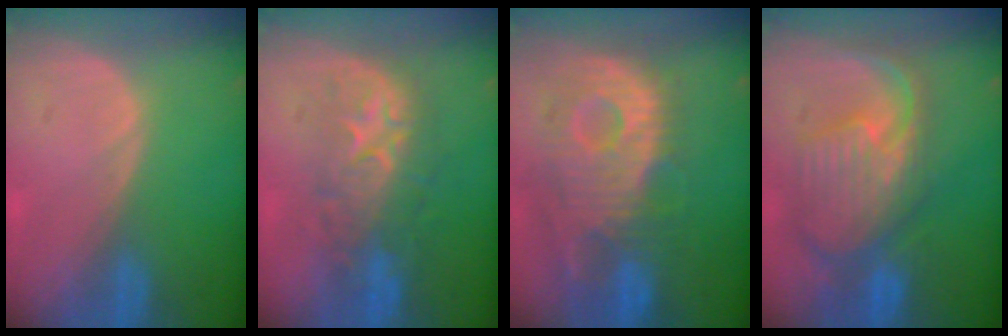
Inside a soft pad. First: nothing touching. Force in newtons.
{"total": 8.2, "press": 8.2, "slide": 0.5}
{"total": 11.8, "press": 10.6, "slide": 5.2}
{"total": 11.2, "press": 9.8, "slide": 5.6}